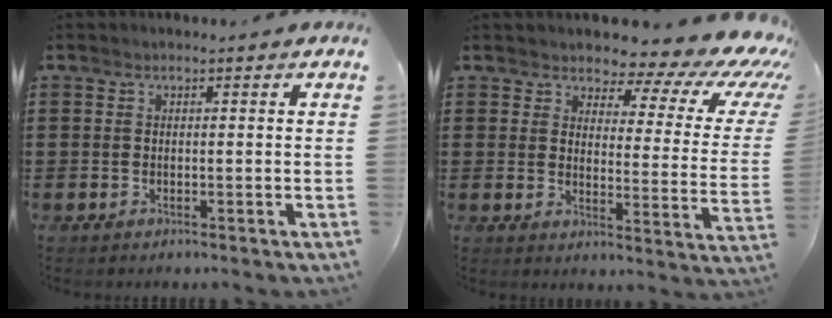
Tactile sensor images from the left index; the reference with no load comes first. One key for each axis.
{"total": 5.7, "fx": 4.3, "fy": 2.3, "fz": 2.9, "tx": -0.057, "ty": -0.034, "tz": 0.069}